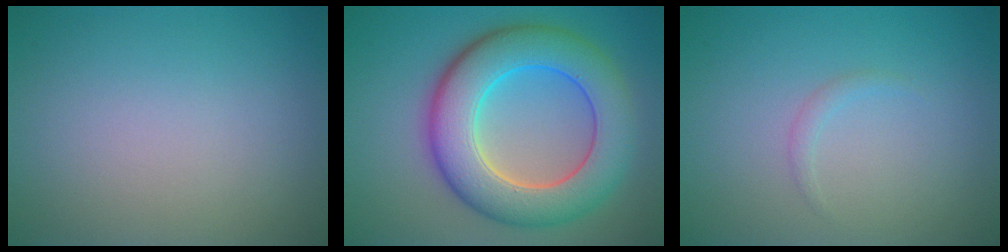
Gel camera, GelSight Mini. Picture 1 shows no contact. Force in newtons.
{"total": 9.6, "press": 9.6, "slide": 0.6}
{"total": 0.7, "press": 0.7, "slide": 0.1}